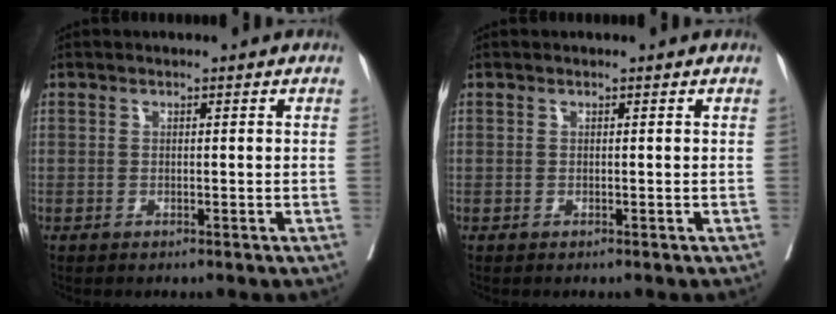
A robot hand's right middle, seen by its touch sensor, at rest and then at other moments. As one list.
[{"total": 0.0}]